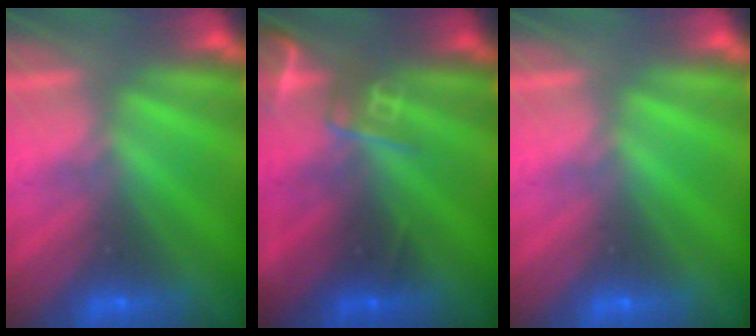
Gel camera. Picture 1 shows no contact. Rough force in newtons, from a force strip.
{"total": 2.7}
{"total": 0.0}